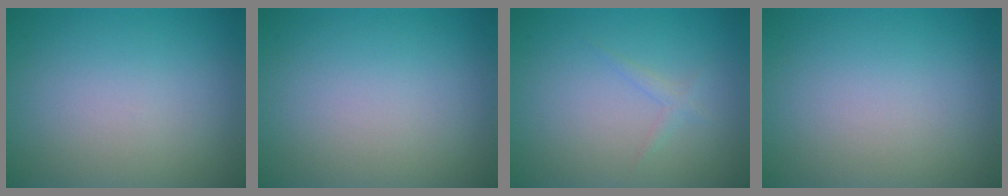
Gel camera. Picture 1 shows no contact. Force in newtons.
{"total": 0.0}
{"total": 0.8, "press": 0.8, "slide": 0.0}
{"total": 0.0}